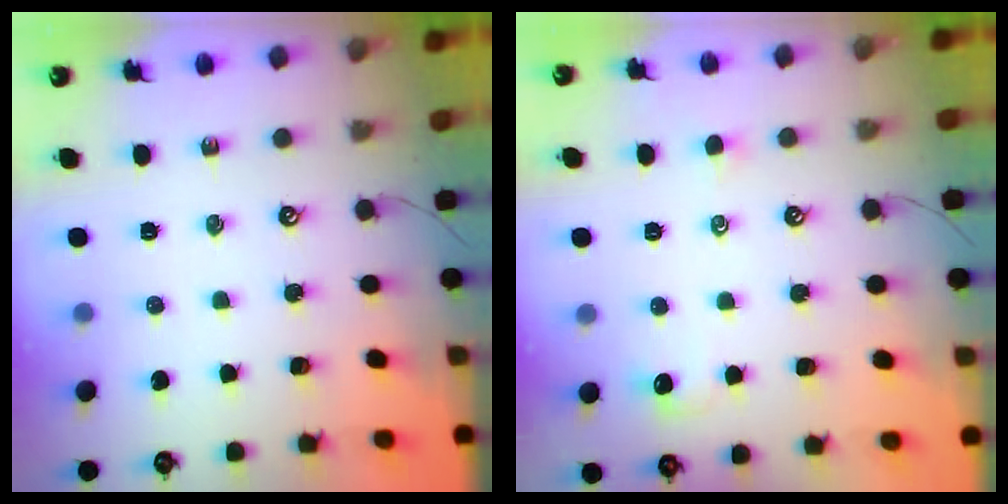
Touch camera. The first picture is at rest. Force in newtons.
{"total": 1.2, "press": 0.9, "slide": 0.7}